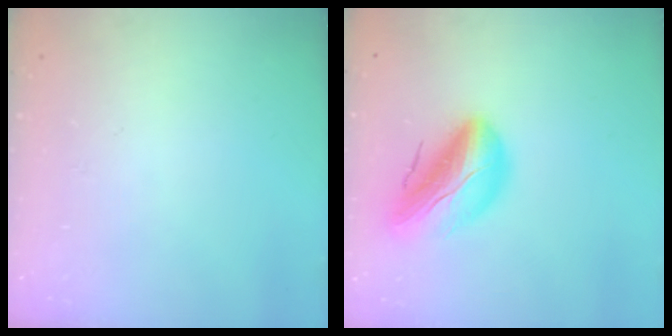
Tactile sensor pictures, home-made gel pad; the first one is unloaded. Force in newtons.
{"total": 18.1, "press": 17.5, "slide": 4.4}